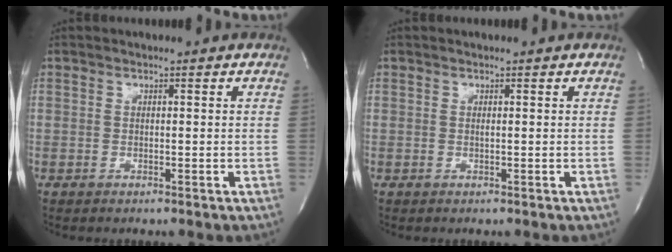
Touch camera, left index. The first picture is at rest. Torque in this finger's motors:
{"motor_torque": [0.09, -0.02, 0.00, 0.00]}